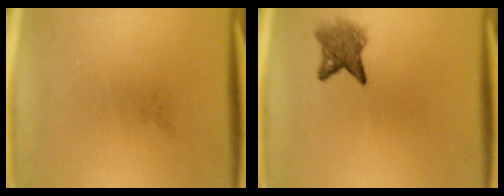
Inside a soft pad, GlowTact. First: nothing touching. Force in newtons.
{"total": 3.9}